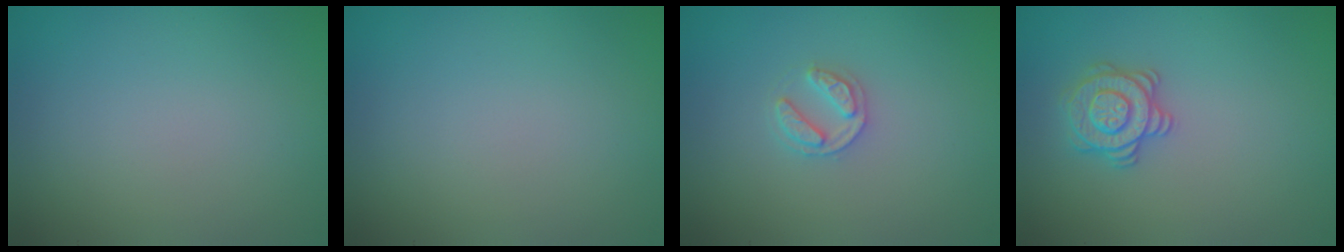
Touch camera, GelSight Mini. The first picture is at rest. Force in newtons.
{"total": 0.0}
{"total": 2.0, "press": 2.0, "slide": 0.3}
{"total": 2.8, "press": 2.8, "slide": 0.4}